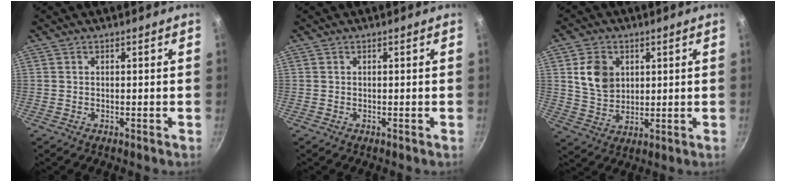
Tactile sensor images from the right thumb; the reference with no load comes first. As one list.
[{"total": 0.0}, {"total": 8.6, "force": [2.5, 6.6, 4.9], "torque": [-0.066, -0.014, 0.051]}]